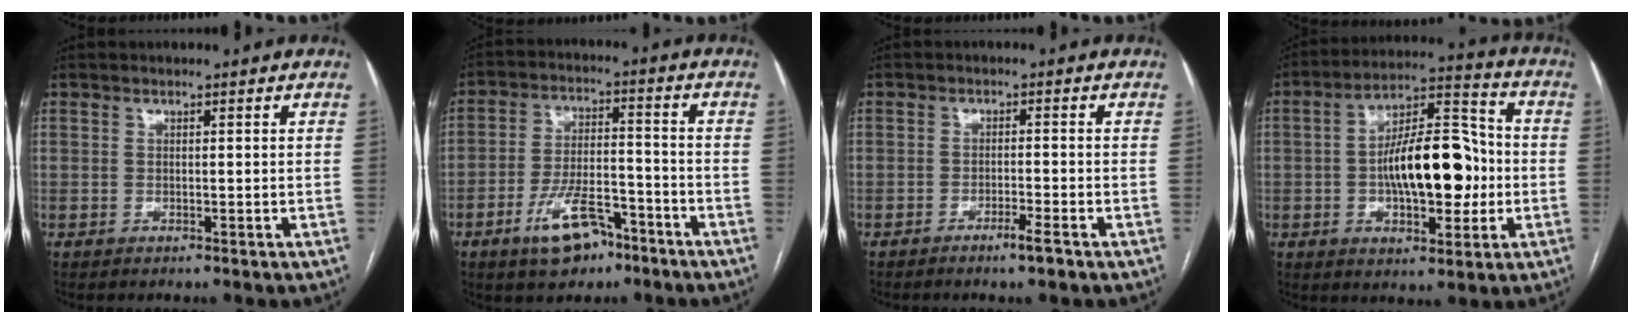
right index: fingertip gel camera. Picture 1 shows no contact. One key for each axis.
{"total": 9.7, "fx": -6.0, "fy": 4.1, "fz": 6.4, "tx": -0.125, "ty": 0.008, "tz": -0.099}
{"total": 2.9, "fx": -2.0, "fy": -0.1, "fz": 2.1, "tx": -0.036, "ty": -0.003, "tz": -0.034}
{"total": 15.4, "fx": -1.6, "fy": 6.0, "fz": 14.1, "tx": -0.237, "ty": 0.027, "tz": -0.021}